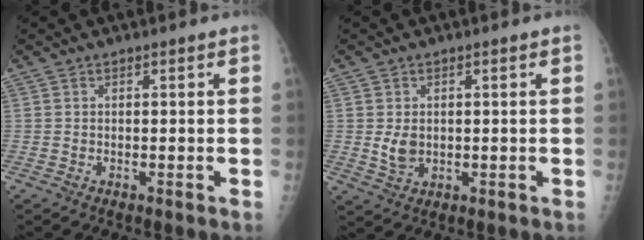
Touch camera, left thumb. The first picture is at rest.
{"total": 3.8, "force": [0.1, 2.8, 2.5], "torque": [-0.037, -0.007, 0.010]}